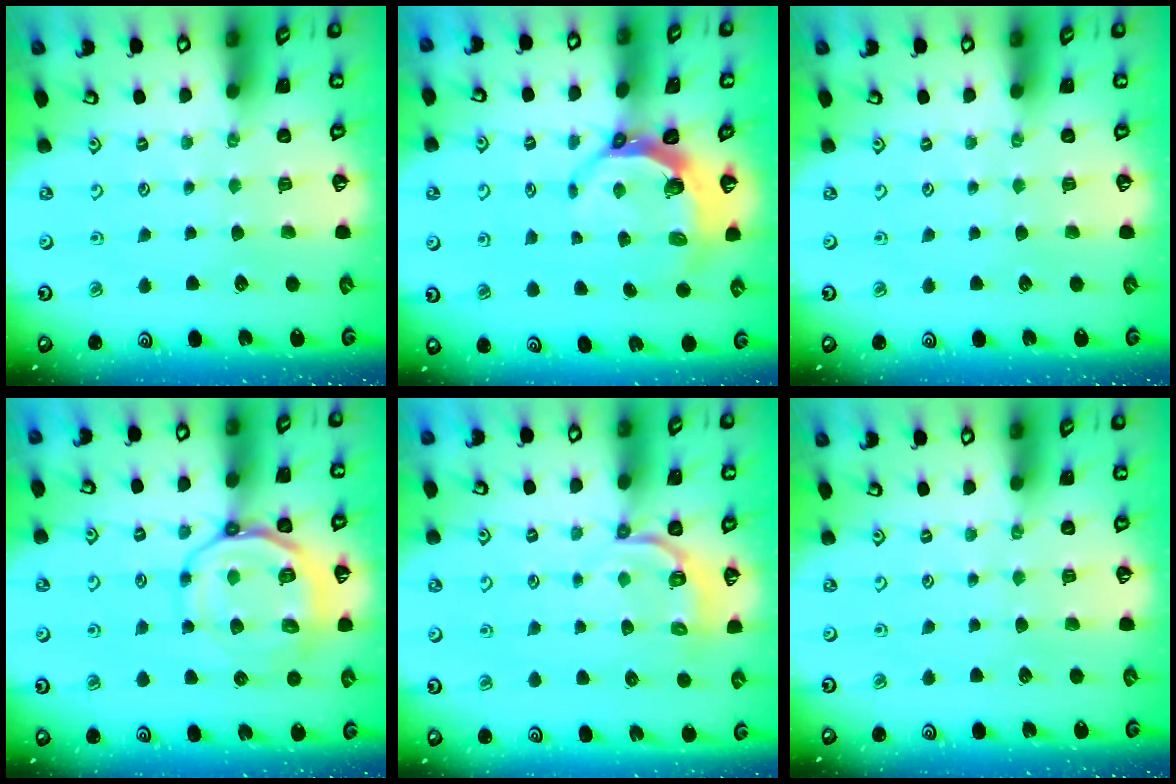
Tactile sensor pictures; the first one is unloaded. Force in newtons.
{"total": 6.7, "press": 5.3, "slide": 4.2}
{"total": 0.0}
{"total": 11.8, "press": 11.6, "slide": 2.2}
{"total": 5.1, "press": 4.5, "slide": 2.5}
{"total": 0.0}